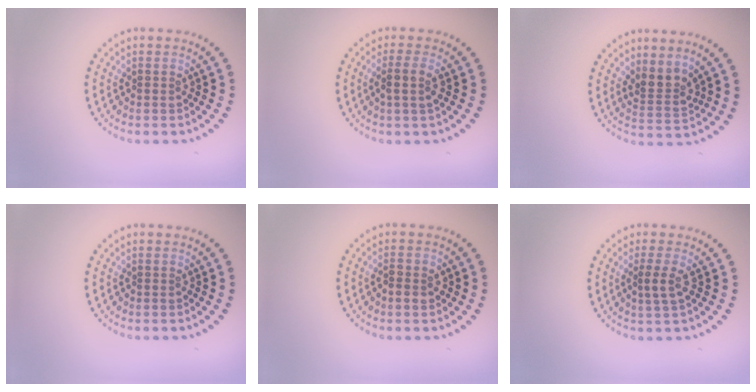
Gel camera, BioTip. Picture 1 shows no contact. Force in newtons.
{"total": 1.8, "press": 1.6, "slide": 0.9}
{"total": 2.5, "press": 1.9, "slide": 1.7}
{"total": 0.0}
{"total": 1.5, "press": 1.5, "slide": 0.1}
{"total": 1.9, "press": 1.6, "slide": 0.9}